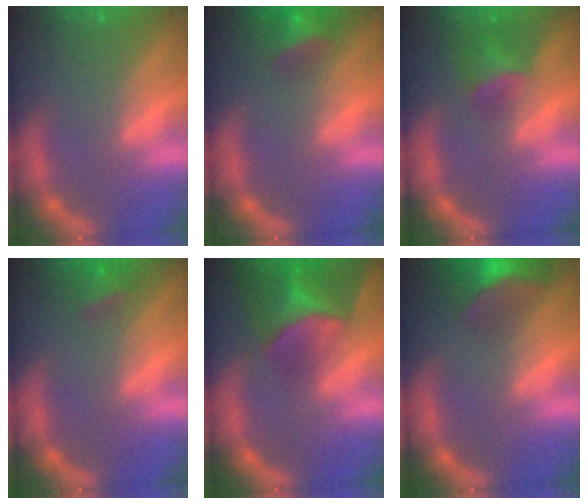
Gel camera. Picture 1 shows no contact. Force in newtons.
{"total": 4.5}
{"total": 4.0}
{"total": 2.4}
{"total": 9.4}
{"total": 9.9}